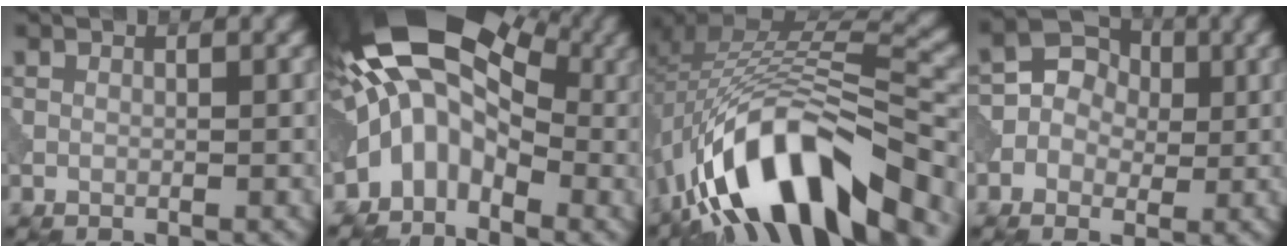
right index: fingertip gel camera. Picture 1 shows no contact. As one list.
[{"total": 12.2, "force": [-0.1, 7.6, 9.6], "torque": [-0.155, 0.020, -0.024]}, {"total": 14.0, "force": [-8.1, 5.4, 10.1], "torque": [-0.170, 0.009, -0.140]}, {"total": 5.2, "force": [0.1, 4.5, 2.7], "torque": [-0.023, 0.018, -0.020]}]